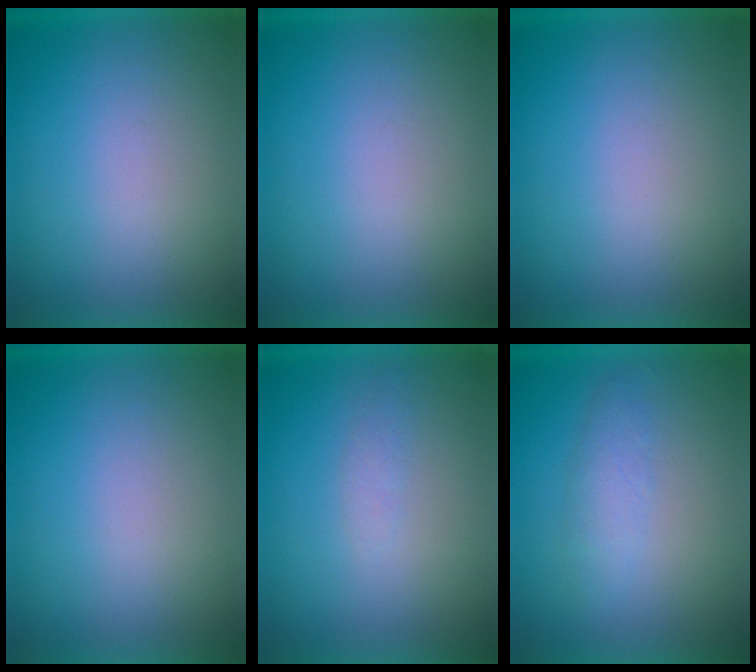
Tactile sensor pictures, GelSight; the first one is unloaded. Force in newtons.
{"total": 0.0}
{"total": 0.0}
{"total": 0.0}
{"total": 1.3}
{"total": 2.4}